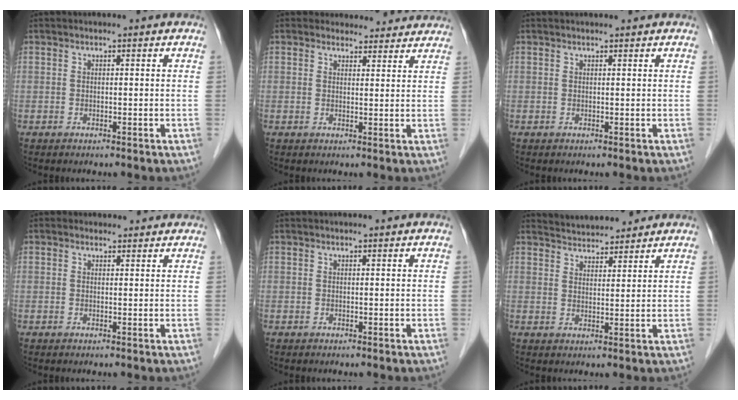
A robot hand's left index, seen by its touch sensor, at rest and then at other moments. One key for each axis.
{"total": 6.3, "fx": 5.9, "fy": 2.2, "fz": 0.2, "tx": 0.015, "ty": 0.004, "tz": 0.053}
{"total": 1.8, "fx": 1.6, "fy": -0.1, "fz": 0.7, "tx": -0.006, "ty": 0.013, "tz": 0.022}
{"total": 1.9, "fx": 1.8, "fy": 0.8, "fz": 0.0, "tx": -0.003, "ty": 0.006, "tz": 0.017}
{"total": 1.2, "fx": 1.1, "fy": -0.1, "fz": 0.5, "tx": -0.005, "ty": 0.011, "tz": 0.016}
{"total": 6.9, "fx": 6.6, "fy": 1.4, "fz": 1.1, "tx": -0.017, "ty": 0.019, "tz": 0.098}